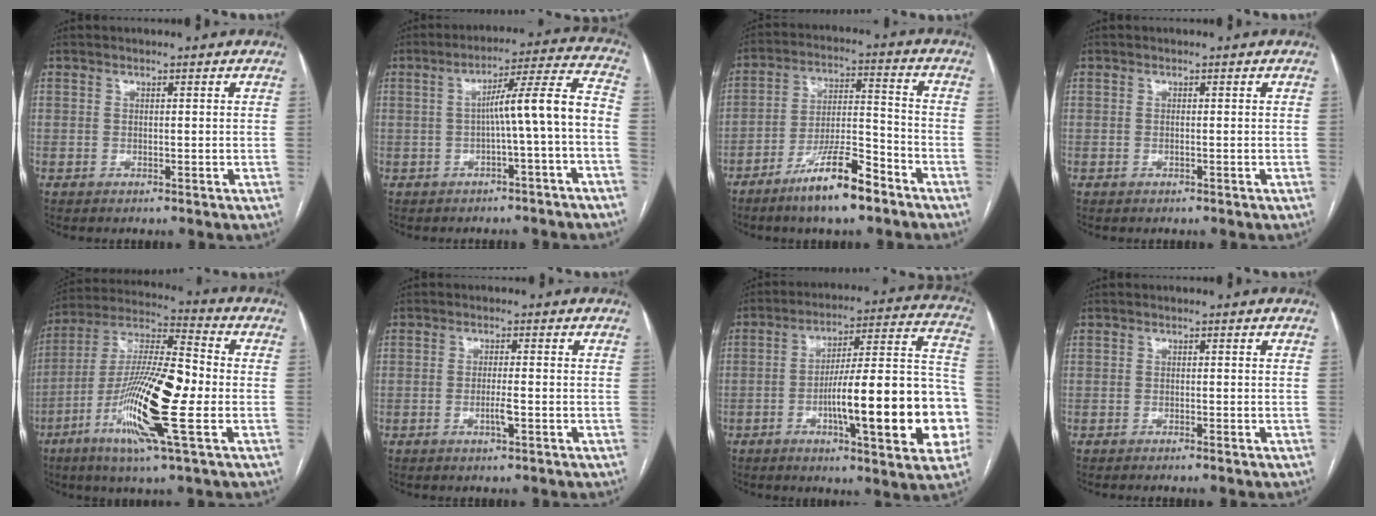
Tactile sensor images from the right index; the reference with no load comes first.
{"total": 9.3, "force": [-1.9, -0.6, 9.0], "torque": [-0.129, 0.031, -0.026]}
{"total": 11.7, "force": [-7.9, 2.0, 8.3], "torque": [-0.151, -0.006, -0.142]}
{"total": 0.0}
{"total": 18.2, "force": [-4.8, 1.6, 17.5], "torque": [-0.346, -0.009, -0.092]}
{"total": 2.4, "force": [-0.9, 0.2, 2.3], "torque": [-0.043, -0.002, -0.015]}
{"total": 22.3, "force": [-5.7, 3.5, 21.3], "torque": [-0.248, 0.027, -0.075]}
{"total": 1.2, "force": [-1.0, -0.4, 0.6], "torque": [-0.010, 0.003, -0.014]}